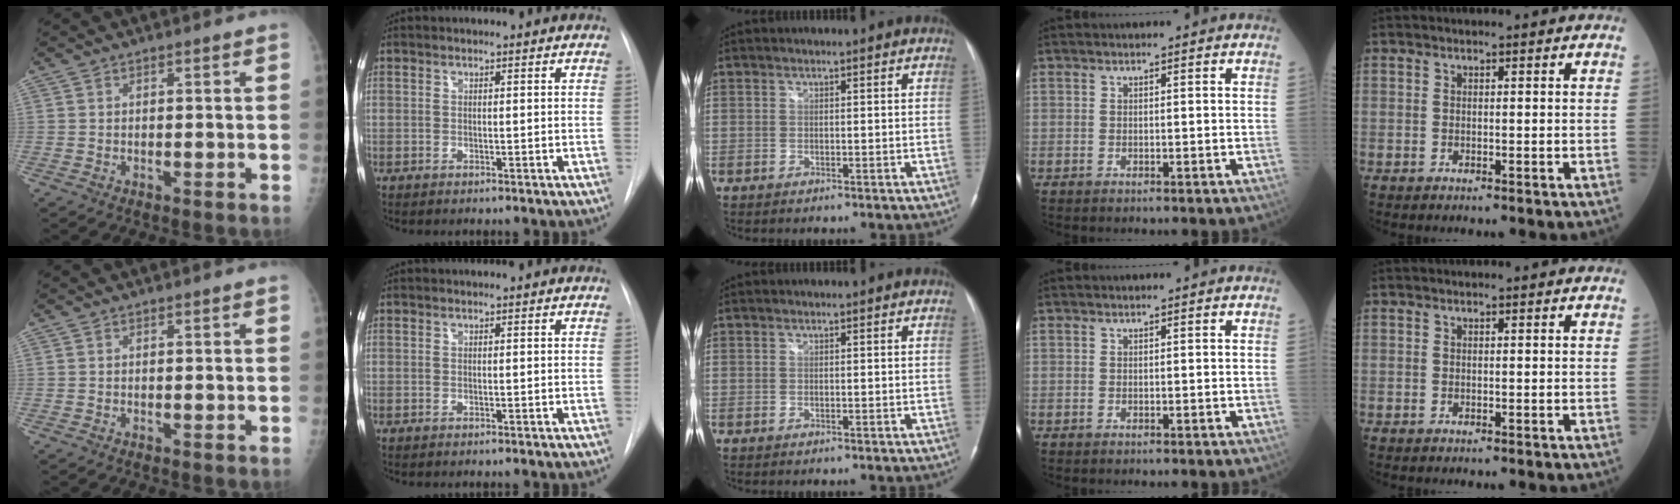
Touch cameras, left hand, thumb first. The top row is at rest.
{}